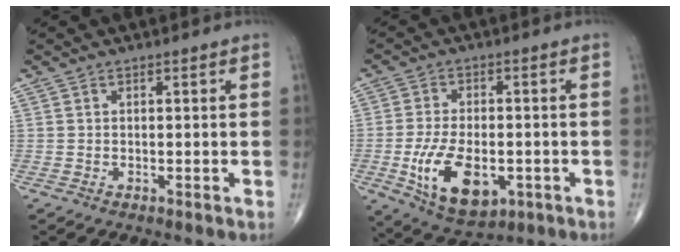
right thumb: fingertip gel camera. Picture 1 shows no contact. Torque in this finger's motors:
{"motor_torque": [0.14, 0.68, 0.70, 0.40, 0.11]}